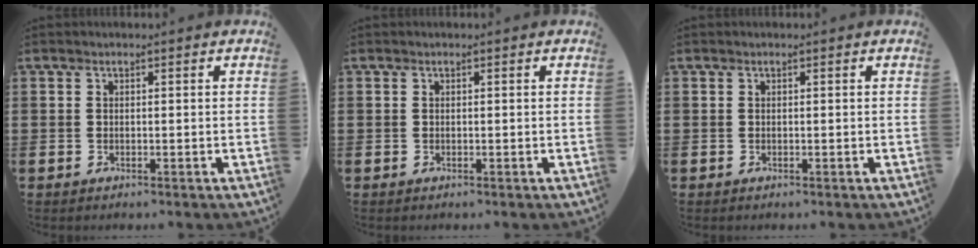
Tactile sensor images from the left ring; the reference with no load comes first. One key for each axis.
{"total": 0.0}
{"total": 0.0}